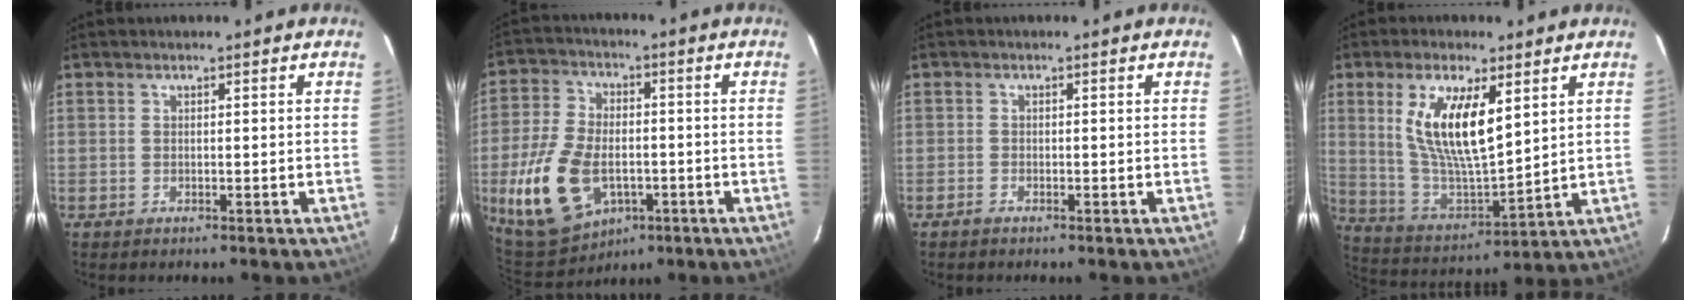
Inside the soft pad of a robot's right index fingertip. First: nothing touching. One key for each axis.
{"total": 17.0, "fx": -5.0, "fy": 10.6, "fz": 12.3, "tx": -0.279, "ty": -0.008, "tz": -0.076}
{"total": 0.9, "fx": -0.8, "fy": 0.3, "fz": 0.3, "tx": -0.012, "ty": 0.000, "tz": -0.020}
{"total": 15.0, "fx": 5.3, "fy": 5.3, "fz": 13.0, "tx": -0.252, "ty": -0.002, "tz": 0.112}